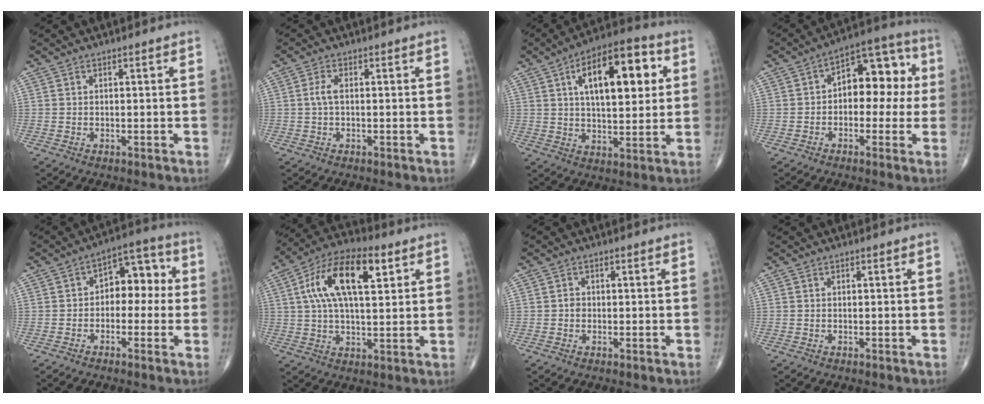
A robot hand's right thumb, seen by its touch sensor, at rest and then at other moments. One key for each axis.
{"total": 2.3, "fx": 0.0, "fy": 0.9, "fz": 2.1, "tx": -0.049, "ty": 0.001, "tz": -0.002}
{"total": 17.6, "fx": 5.2, "fy": 7.8, "fz": 14.9, "tx": -0.200, "ty": 0.004, "tz": 0.076}
{"total": 12.4, "fx": 0.7, "fy": 7.6, "fz": 9.7, "tx": -0.086, "ty": 0.042, "tz": -0.004}
{"total": 9.0, "fx": 0.0, "fy": 5.9, "fz": 6.8, "tx": -0.052, "ty": 0.039, "tz": -0.015}
{"total": 15.9, "fx": 5.0, "fy": 7.0, "fz": 13.3, "tx": -0.237, "ty": 0.015, "tz": 0.083}
{"total": 1.1, "fx": -0.1, "fy": 1.0, "fz": 0.5, "tx": -0.002, "ty": 0.004, "tz": -0.004}
{"total": 0.0}